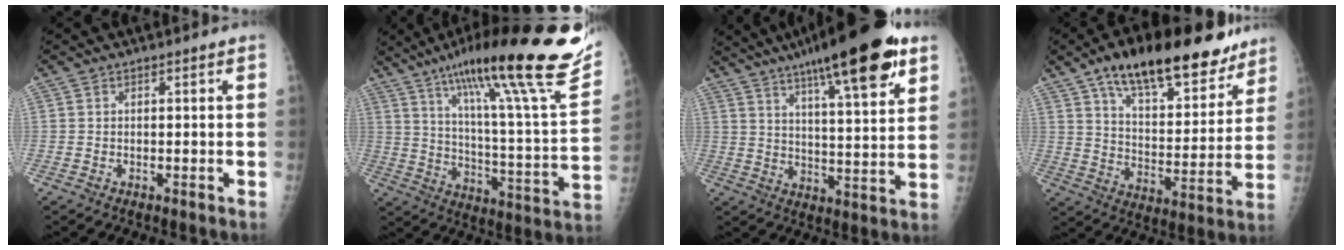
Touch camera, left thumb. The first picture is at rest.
{"total": 31.1, "force": [21.0, 3.8, 22.6], "torque": [-0.326, -0.075, 0.311]}
{"total": 22.0, "force": [13.3, 4.5, 16.9], "torque": [-0.244, -0.037, 0.201]}
{"total": 23.2, "force": [16.1, 9.3, 13.9], "torque": [-0.174, -0.052, 0.253]}